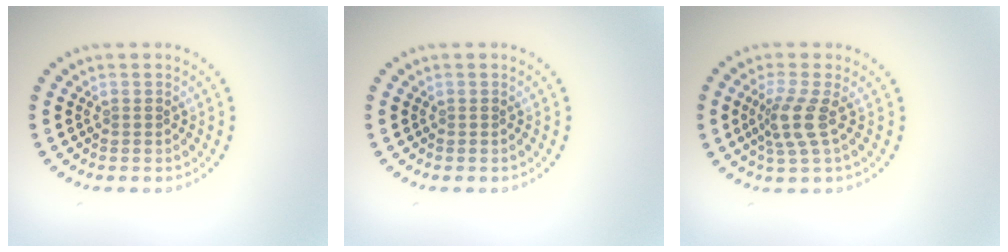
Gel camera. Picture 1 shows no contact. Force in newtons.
{"total": 0.0}
{"total": 2.9, "press": 2.2, "slide": 1.8}